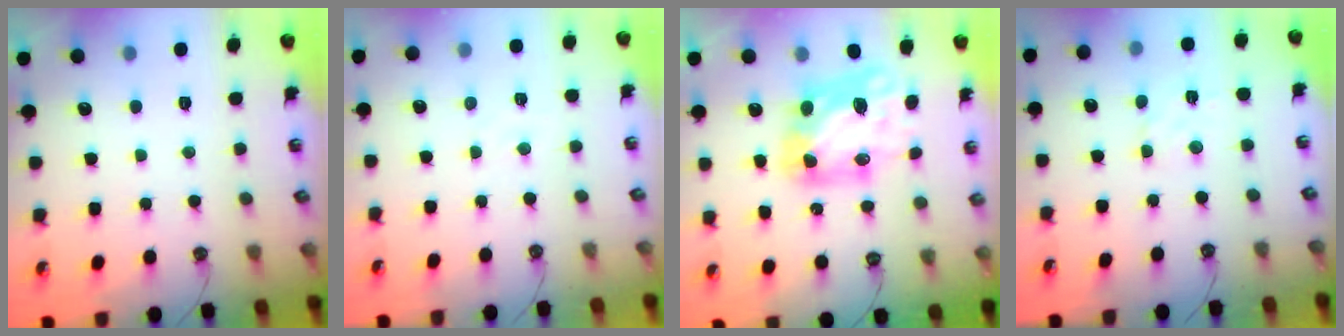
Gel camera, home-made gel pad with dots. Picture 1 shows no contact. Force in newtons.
{"total": 3.2, "press": 3.2, "slide": 0.4}
{"total": 10.2, "press": 10.1, "slide": 1.2}
{"total": 3.2, "press": 3.1, "slide": 0.5}